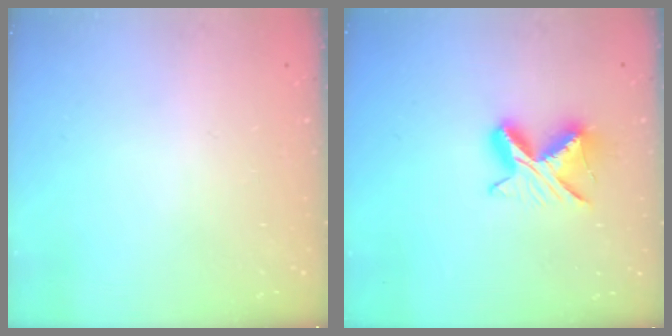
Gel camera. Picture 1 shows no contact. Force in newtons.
{"total": 9.0, "press": 9.0, "slide": 0.4}